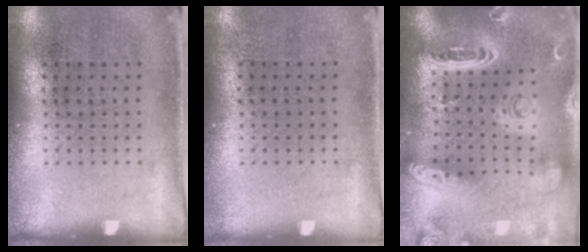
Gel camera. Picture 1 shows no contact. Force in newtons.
{"total": 0.0}
{"total": 3.4, "press": 2.7, "slide": 2.0}